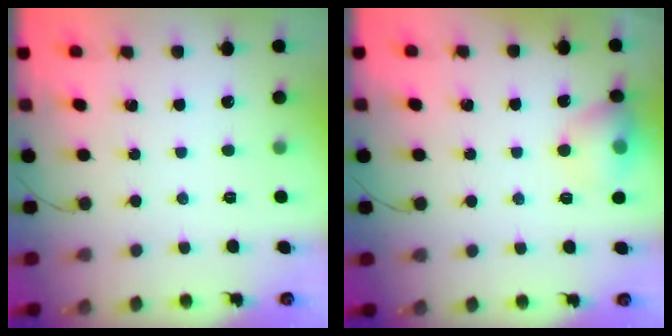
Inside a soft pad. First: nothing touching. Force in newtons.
{"total": 9.8, "press": 9.6, "slide": 1.5}